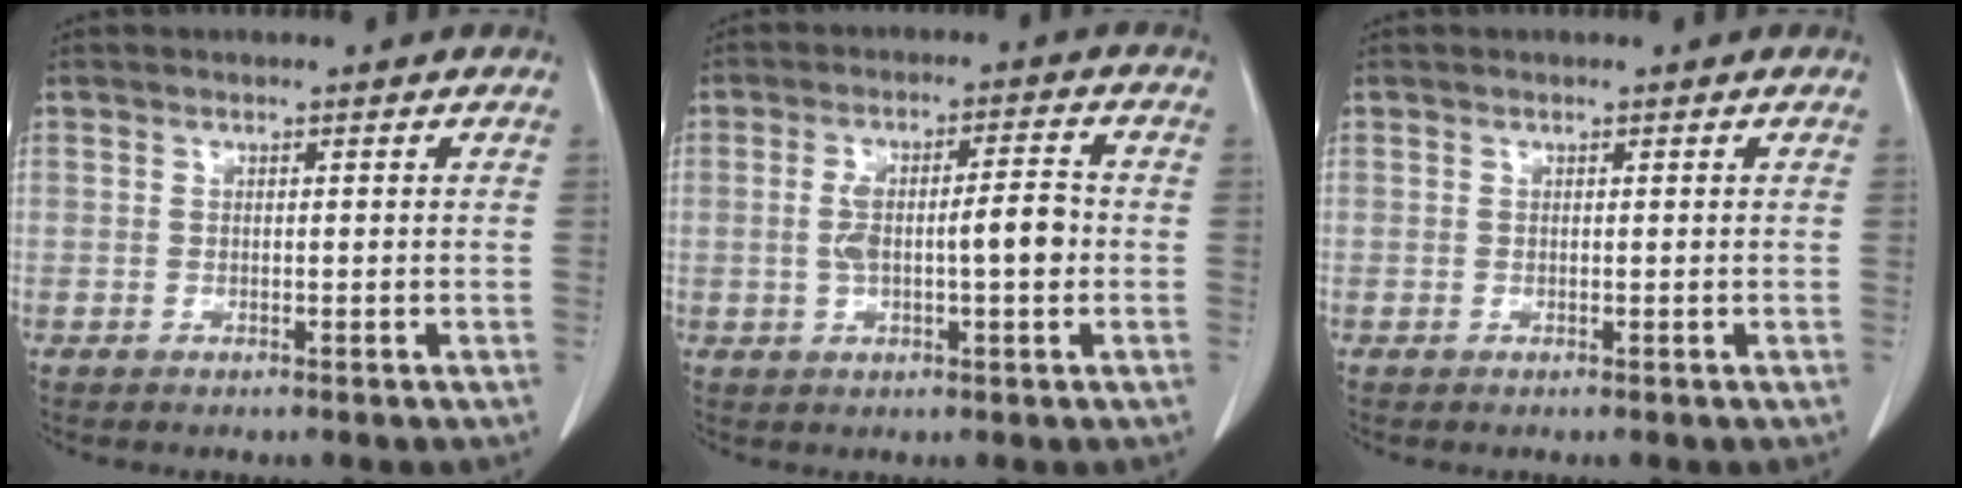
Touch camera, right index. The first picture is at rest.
{"total": 7.5, "force": [-0.6, 1.7, 7.3], "torque": [-0.139, 0.018, -0.007]}
{"total": 0.0}